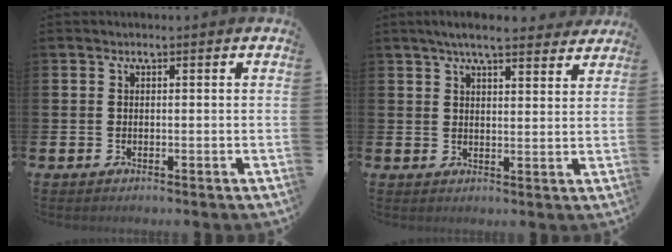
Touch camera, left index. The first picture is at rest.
{"total": 5.2, "force": [4.7, 0.7, 2.1], "torque": [-0.043, -0.017, 0.084]}